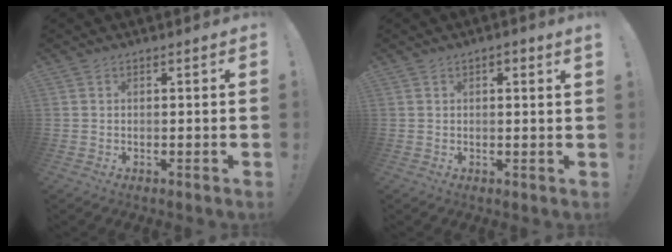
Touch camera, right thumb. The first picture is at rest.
{"total": 1.5, "force": [0.7, 0.0, 1.3], "torque": [-0.018, -0.004, 0.011]}